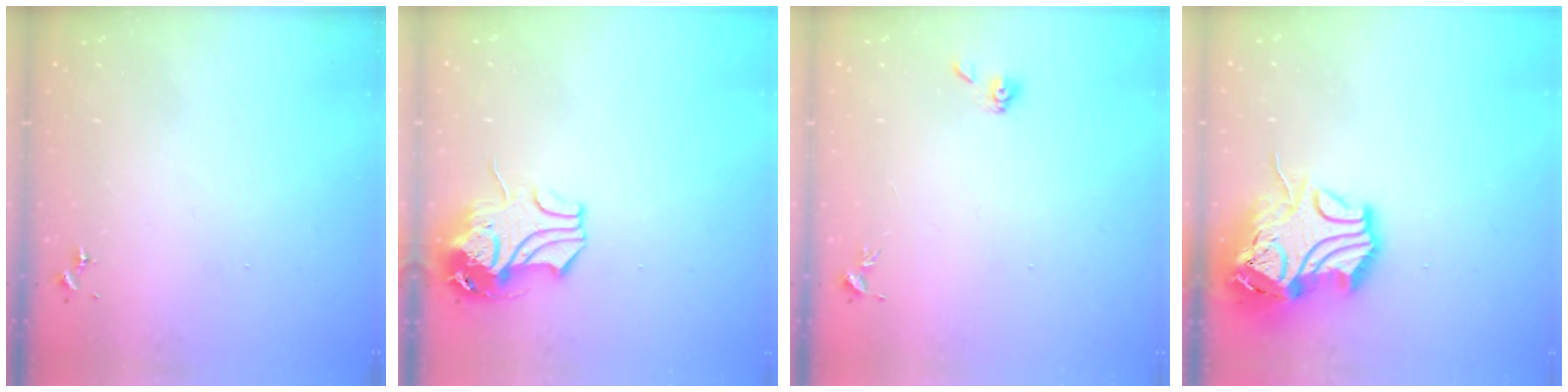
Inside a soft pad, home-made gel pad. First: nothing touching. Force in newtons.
{"total": 11.7, "press": 11.5, "slide": 1.8}
{"total": 5.3, "press": 5.2, "slide": 1.1}
{"total": 18.6, "press": 18.4, "slide": 2.7}